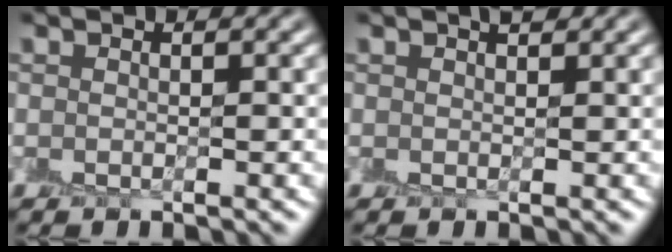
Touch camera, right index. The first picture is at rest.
{"total": 1.0, "force": [0.7, 0.1, 0.7], "torque": [-0.006, 0.003, 0.011]}